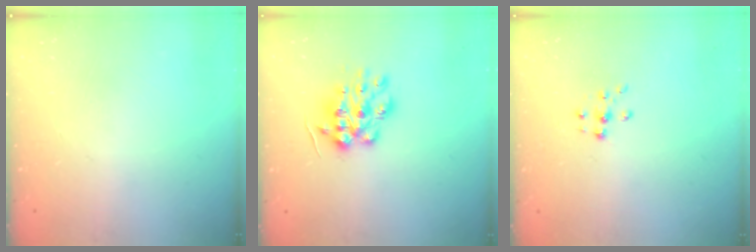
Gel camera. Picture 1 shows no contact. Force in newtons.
{"total": 12.4, "press": 12.4, "slide": 0.3}
{"total": 6.6, "press": 6.6, "slide": 0.5}